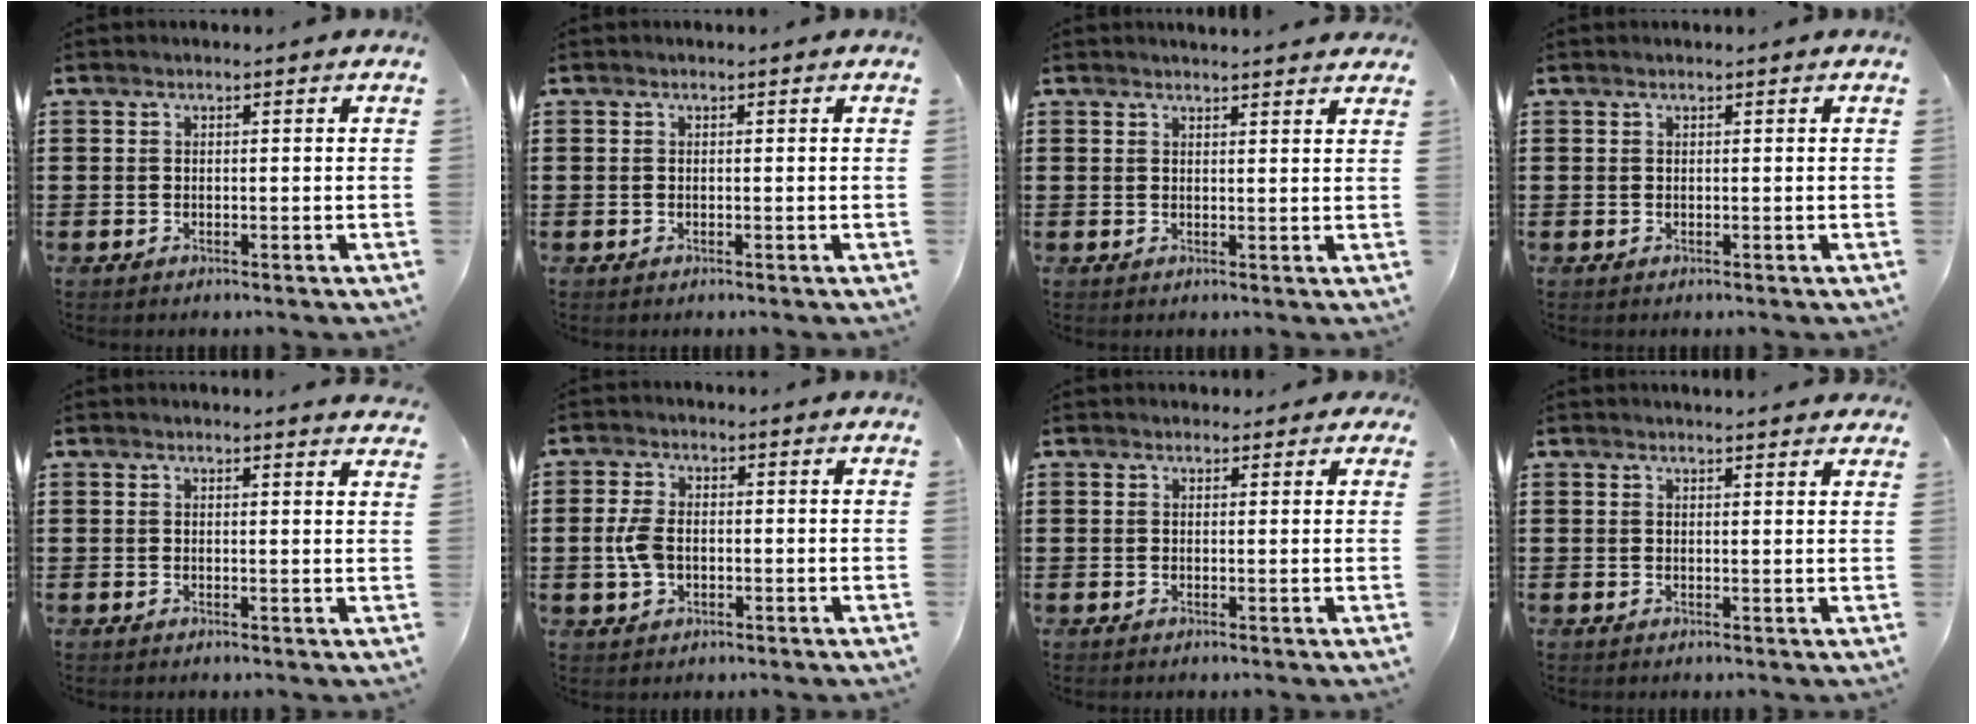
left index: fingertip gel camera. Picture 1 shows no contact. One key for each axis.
{"total": 0.0}
{"total": 1.8, "fx": 1.8, "fy": -0.1, "fz": 0.1, "tx": -0.007, "ty": 0.001, "tz": 0.036}
{"total": 0.0}
{"total": 1.3, "fx": 1.3, "fy": -0.1, "fz": 0.2, "tx": -0.007, "ty": 0.000, "tz": 0.025}
{"total": 4.7, "fx": -0.3, "fy": 2.9, "fz": 3.7, "tx": -0.101, "ty": -0.002, "tz": -0.014}
{"total": 1.2, "fx": 0.9, "fy": 0.8, "fz": 0.1, "tx": 0.003, "ty": 0.005, "tz": 0.014}
{"total": 1.6, "fx": 1.5, "fy": 0.0, "fz": 0.2, "tx": -0.008, "ty": 0.001, "tz": 0.030}